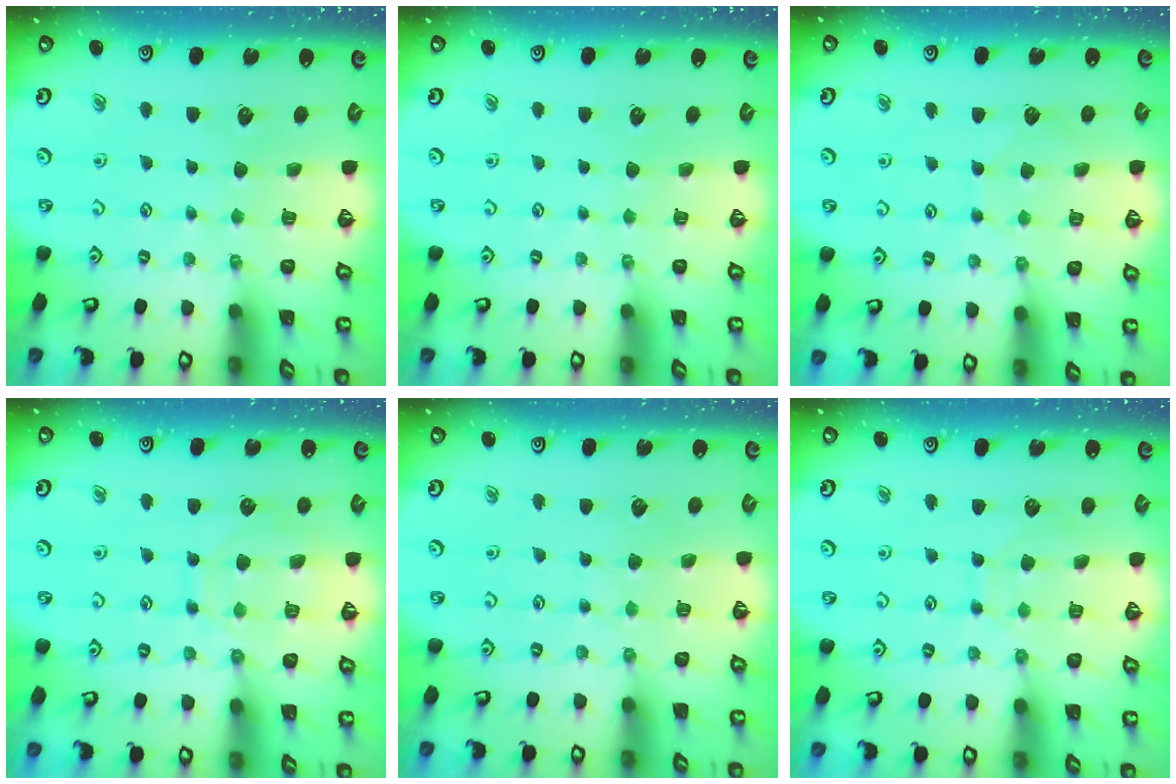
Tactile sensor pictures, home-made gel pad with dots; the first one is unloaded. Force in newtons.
{"total": 0.0}
{"total": 6.2, "press": 6.2, "slide": 0.6}
{"total": 11.3, "press": 11.2, "slide": 1.1}
{"total": 3.7, "press": 3.6, "slide": 0.4}
{"total": 7.6, "press": 7.6, "slide": 0.5}